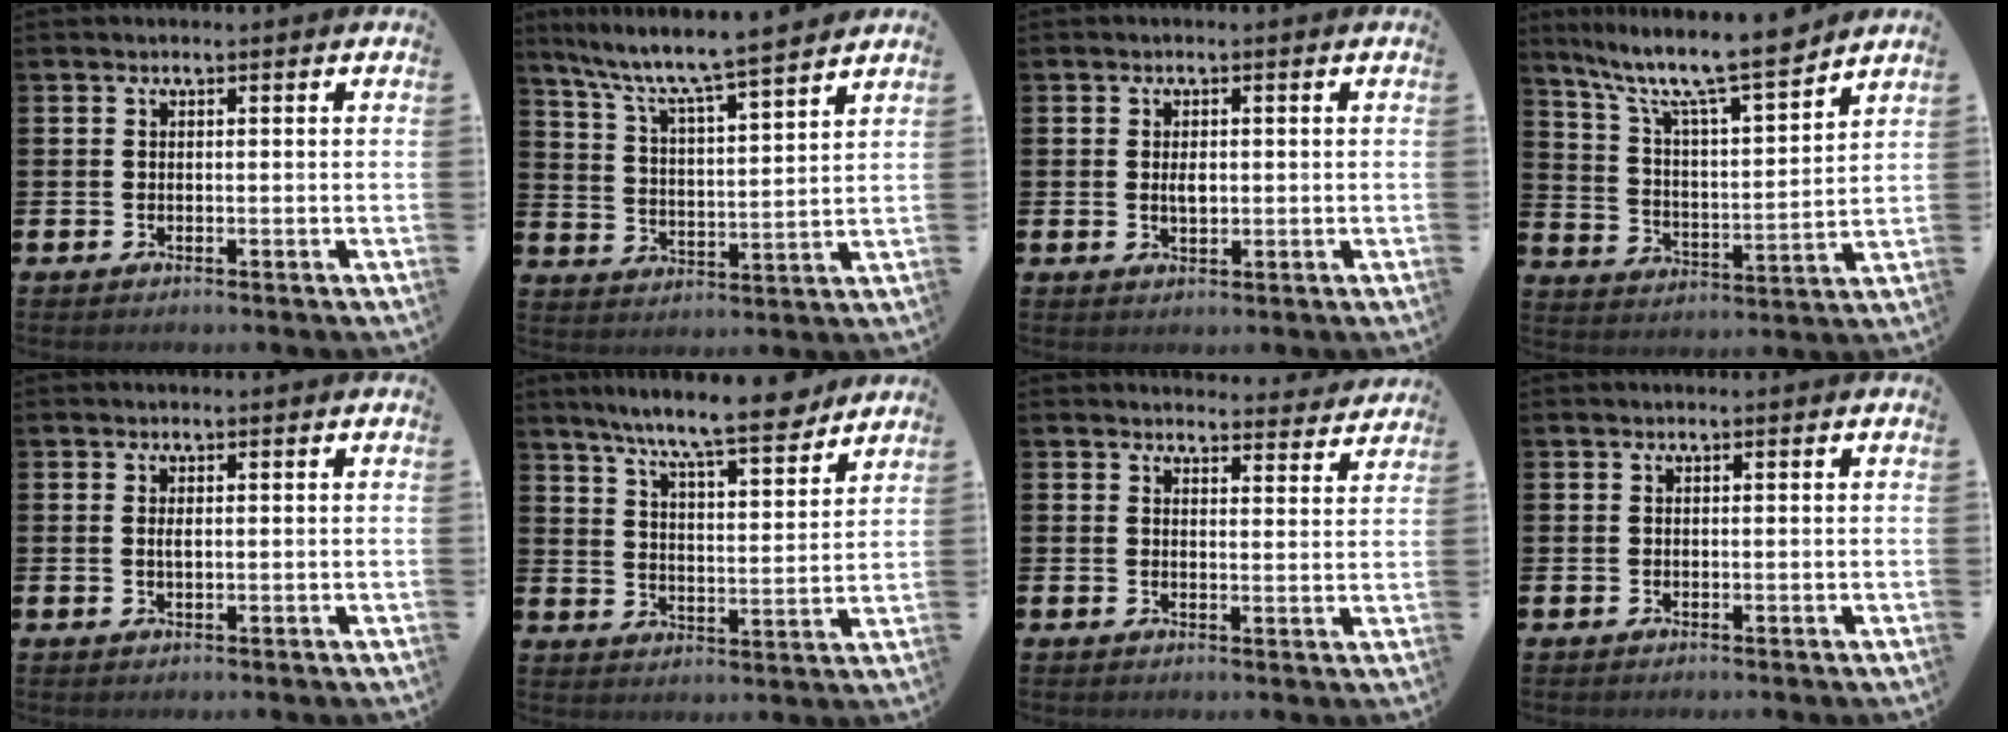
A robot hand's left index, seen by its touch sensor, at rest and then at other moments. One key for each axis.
{"total": 7.9, "fx": 7.4, "fy": 0.0, "fz": 2.6, "tx": -0.081, "ty": -0.058, "tz": 0.124}
{"total": 1.7, "fx": 0.0, "fy": 0.9, "fz": 1.4, "tx": -0.019, "ty": 0.001, "tz": -0.003}
{"total": 10.8, "fx": 9.4, "fy": 1.4, "fz": 5.2, "tx": -0.123, "ty": -0.069, "tz": 0.156}
{"total": 0.8, "fx": 0.1, "fy": 0.3, "fz": 0.8, "tx": -0.013, "ty": 0.001, "tz": 0.001}
{"total": 9.3, "fx": 8.5, "fy": 0.6, "fz": 3.9, "tx": -0.091, "ty": -0.053, "tz": 0.145}
{"total": 3.4, "fx": 3.4, "fy": 0.5, "fz": -0.1, "tx": 0.012, "ty": -0.031, "tz": 0.057}
{"total": 0.0}